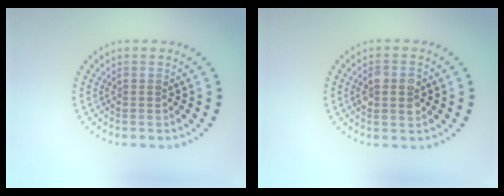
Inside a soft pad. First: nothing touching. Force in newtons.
{"total": 2.7, "press": 2.7, "slide": 0.3}